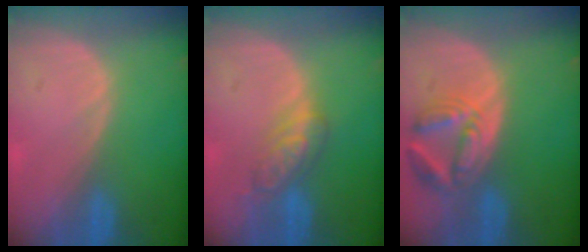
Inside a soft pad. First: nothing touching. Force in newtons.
{"total": 5.2, "press": 5.1, "slide": 0.8}
{"total": 7.6, "press": 6.8, "slide": 3.4}